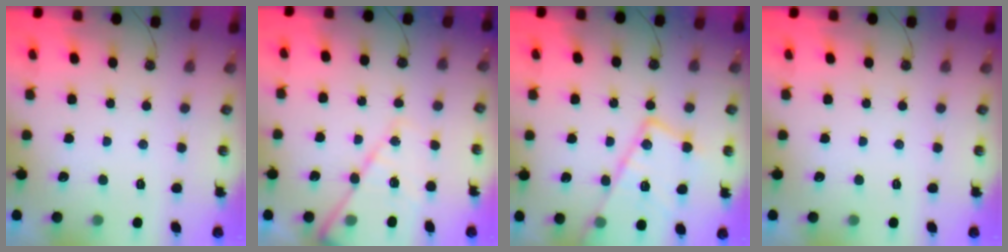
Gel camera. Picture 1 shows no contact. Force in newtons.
{"total": 15.0, "press": 14.9, "slide": 1.4}
{"total": 19.9, "press": 19.8, "slide": 1.8}
{"total": 0.0}